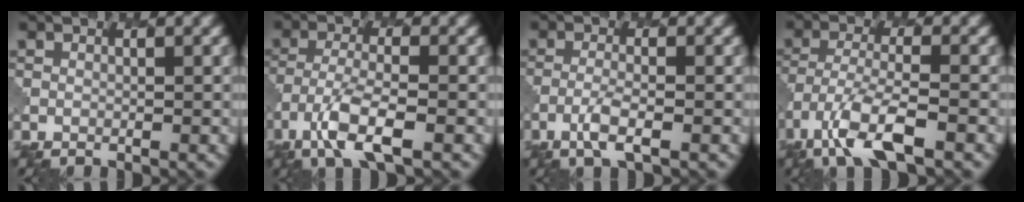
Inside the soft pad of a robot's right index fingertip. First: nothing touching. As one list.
[{"total": 5.0, "force": [-2.6, 1.4, 4.0], "torque": [-0.084, -0.006, -0.055]}, {"total": 2.3, "force": [-1.3, 0.4, 1.9], "torque": [-0.043, 0.001, -0.031]}, {"total": 6.1, "force": [-3.7, 1.7, 4.6], "torque": [-0.091, -0.008, -0.074]}]